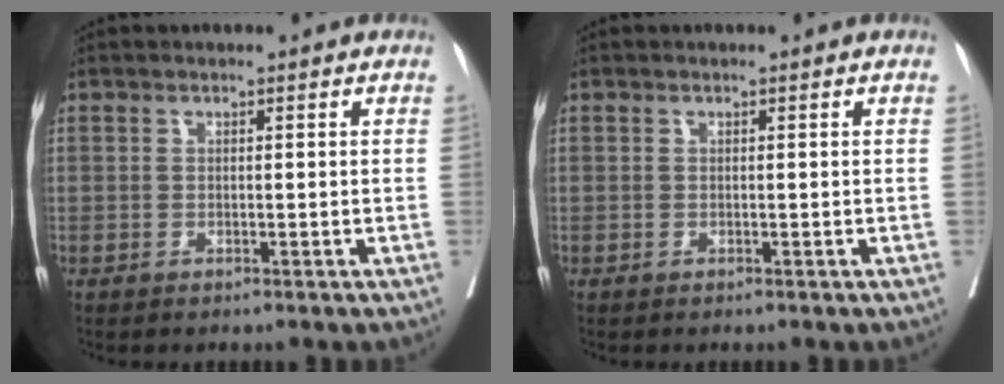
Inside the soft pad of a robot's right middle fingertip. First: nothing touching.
{"total": 0.0}